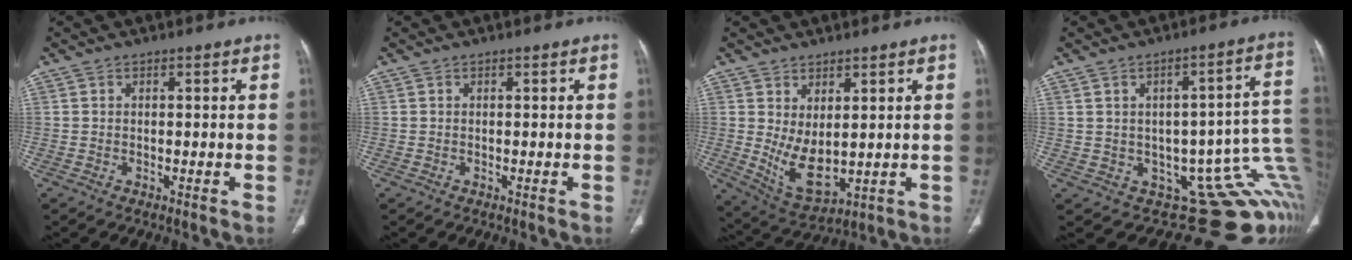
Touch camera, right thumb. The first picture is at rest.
{"total": 0.0}
{"total": 9.0, "force": [1.3, 4.8, 7.5], "torque": [-0.126, -0.027, 0.052]}
{"total": 18.6, "force": [-1.2, 8.4, 16.5], "torque": [-0.171, 0.017, 0.007]}